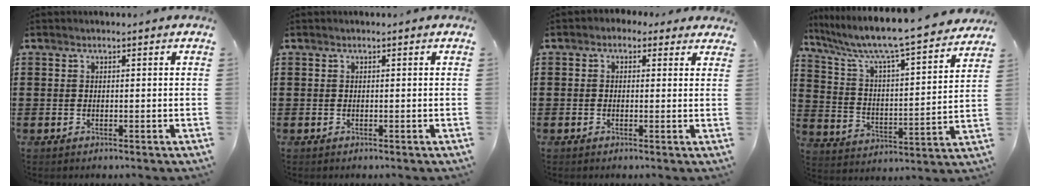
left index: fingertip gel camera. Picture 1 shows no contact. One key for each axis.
{"total": 0.0}
{"total": 1.6, "fx": 0.4, "fy": 1.5, "fz": 0.5, "tx": -0.015, "ty": 0.009, "tz": 0.007}
{"total": 7.7, "fx": 6.9, "fy": -0.1, "fz": 3.5, "tx": -0.100, "ty": -0.057, "tz": 0.108}